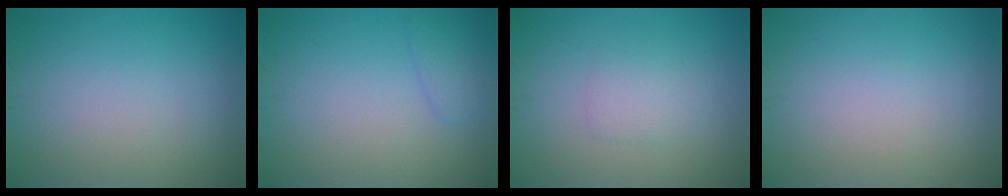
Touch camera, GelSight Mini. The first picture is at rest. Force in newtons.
{"total": 1.3, "press": 1.3, "slide": 0.2}
{"total": 1.6, "press": 1.6, "slide": 0.1}
{"total": 0.0}